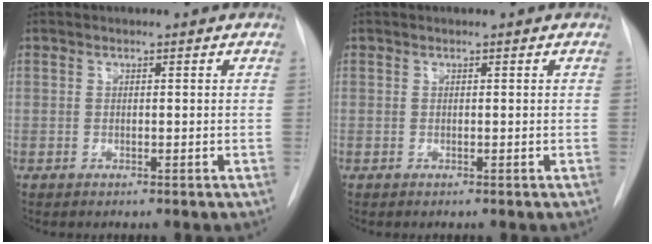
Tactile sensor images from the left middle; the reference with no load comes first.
{"total": 0.0}